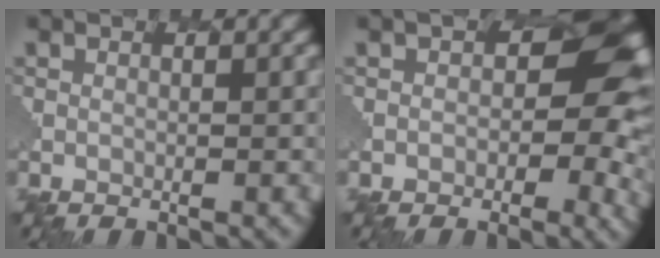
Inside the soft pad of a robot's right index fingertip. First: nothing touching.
{"total": 4.5, "force": [1.0, 3.3, 2.9], "torque": [-0.046, 0.009, -0.021]}